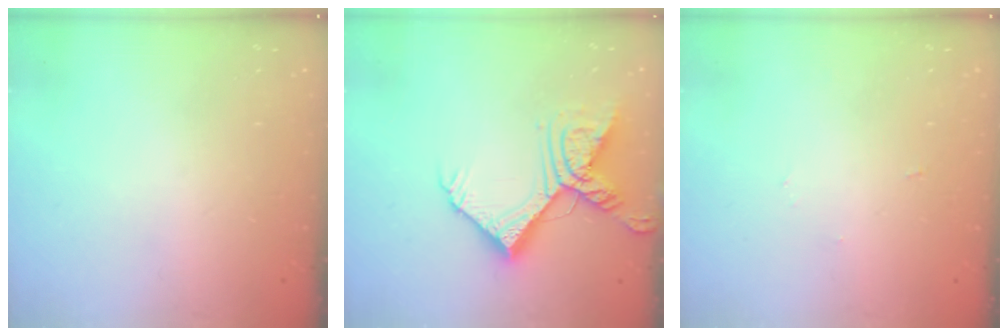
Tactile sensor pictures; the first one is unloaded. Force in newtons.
{"total": 16.3, "press": 16.2, "slide": 2.0}
{"total": 2.4, "press": 2.4, "slide": 0.2}